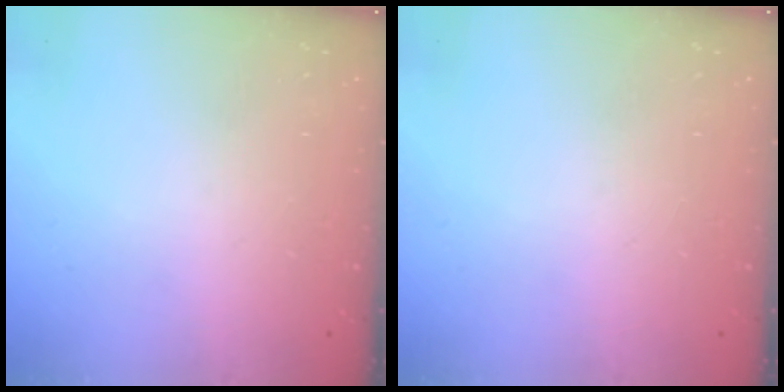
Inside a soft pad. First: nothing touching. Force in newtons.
{"total": 0.0}